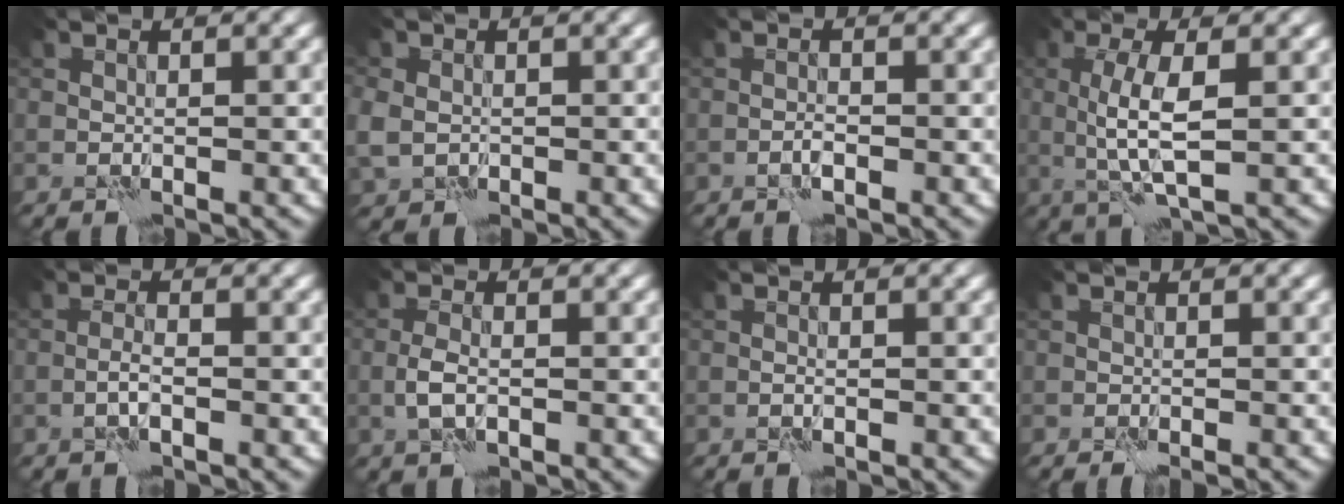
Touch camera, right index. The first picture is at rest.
{"total": 3.3, "force": [-0.6, 2.8, 1.7], "torque": [-0.045, -0.008, -0.006]}
{"total": 1.0, "force": [-0.6, 0.1, 0.8], "torque": [-0.016, 0.004, -0.016]}
{"total": 4.5, "force": [0.3, 1.1, 4.3], "torque": [-0.096, 0.002, 0.006]}
{"total": 1.5, "force": [-0.7, 0.2, 1.3], "torque": [-0.028, 0.006, -0.019]}
{"total": 2.2, "force": [-0.7, 0.9, 1.9], "torque": [-0.040, 0.003, -0.020]}
{"total": 0.5, "force": [-0.3, 0.1, 0.4], "torque": [-0.009, 0.003, -0.008]}
{"total": 0.9, "force": [-0.7, -0.1, 0.6], "torque": [-0.013, 0.002, -0.014]}